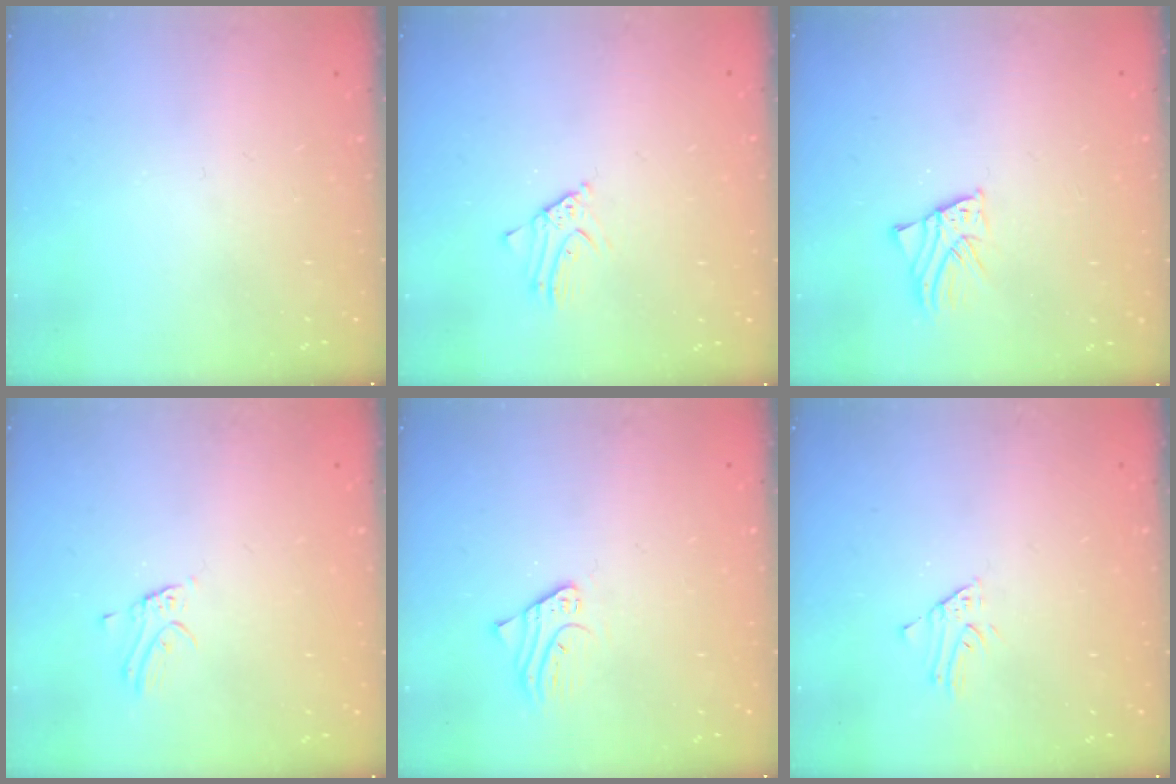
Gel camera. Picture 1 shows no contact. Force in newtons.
{"total": 2.5, "press": 2.5, "slide": 0.2}
{"total": 2.1, "press": 2.1, "slide": 0.2}
{"total": 1.8, "press": 1.8, "slide": 0.1}
{"total": 2.2, "press": 2.2, "slide": 0.3}
{"total": 1.7, "press": 1.7, "slide": 0.2}